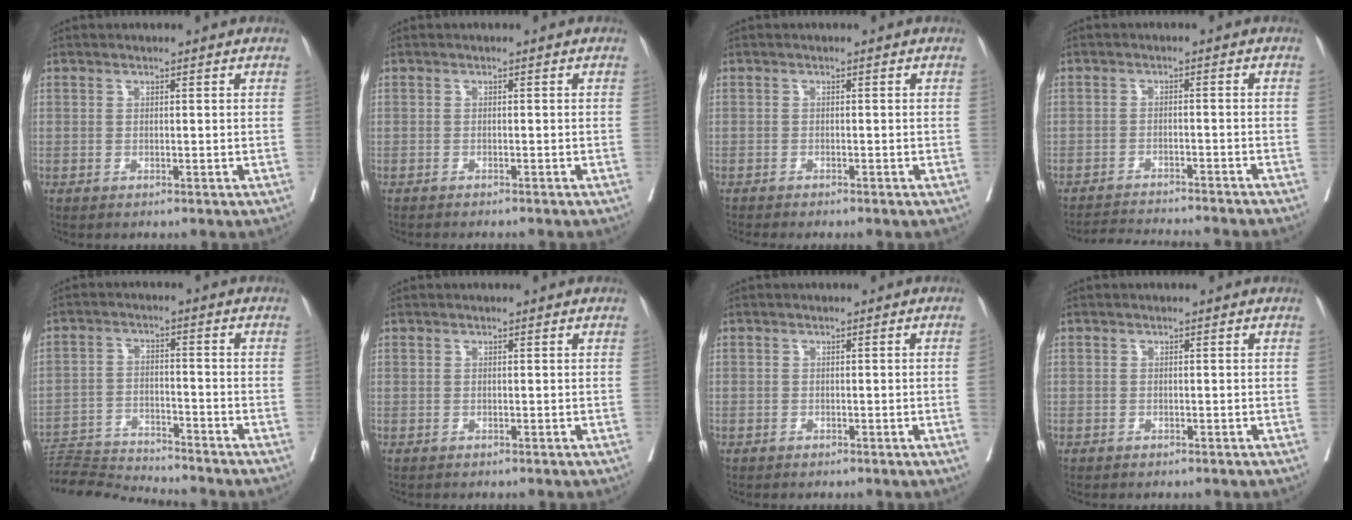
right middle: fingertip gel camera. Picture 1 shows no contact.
{"total": 4.3, "force": [-3.9, 0.6, 1.8], "torque": [-0.021, -0.005, -0.050]}
{"total": 3.6, "force": [-3.1, 0.3, 1.8], "torque": [-0.022, -0.004, -0.039]}
{"total": 10.7, "force": [-10.1, -0.2, 3.4], "torque": [-0.040, -0.010, -0.140]}
{"total": 9.3, "force": [-9.2, -1.3, 0.3], "torque": [-0.006, 0.001, -0.164]}
{"total": 0.0}
{"total": 0.6, "force": [-0.3, 0.1, 0.5], "torque": [-0.006, 0.004, -0.004]}
{"total": 0.7, "force": [-0.3, 0.6, -0.1], "torque": [0.000, 0.007, -0.007]}